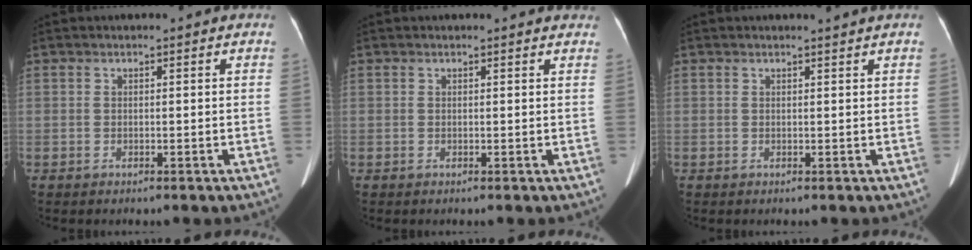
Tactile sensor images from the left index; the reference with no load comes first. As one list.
[{"total": 3.2, "force": [3.1, 0.6, 0.6], "torque": [-0.009, 0.005, 0.020]}, {"total": 0.9, "force": [0.8, -0.4, 0.1], "torque": [-0.011, -0.008, 0.016]}]